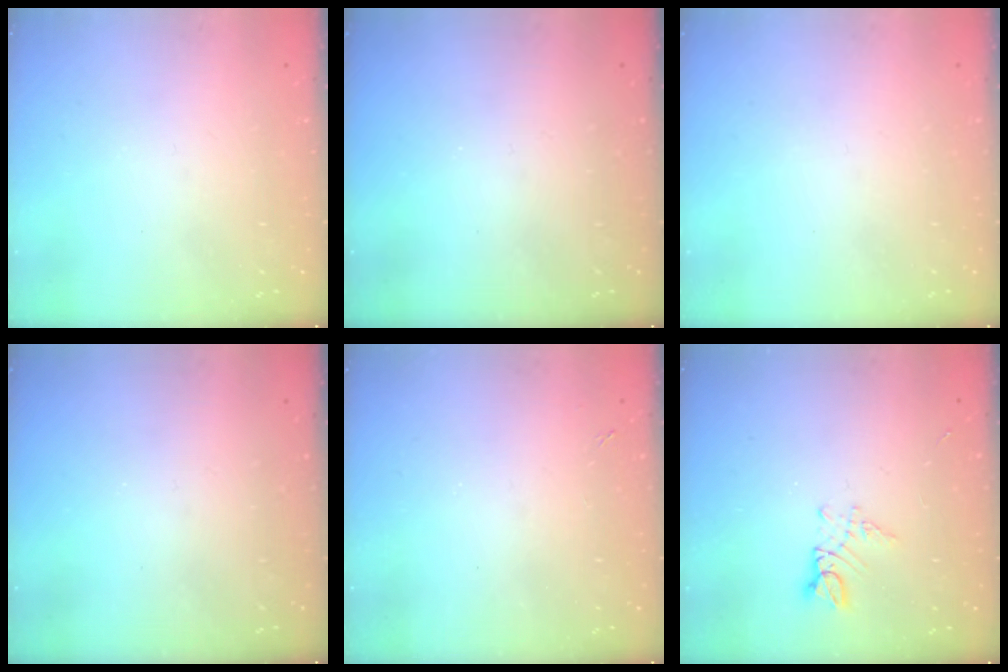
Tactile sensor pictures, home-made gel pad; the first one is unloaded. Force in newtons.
{"total": 0.0}
{"total": 0.0}
{"total": 0.0}
{"total": 1.7, "press": 1.6, "slide": 0.3}
{"total": 3.7, "press": 3.7, "slide": 0.5}